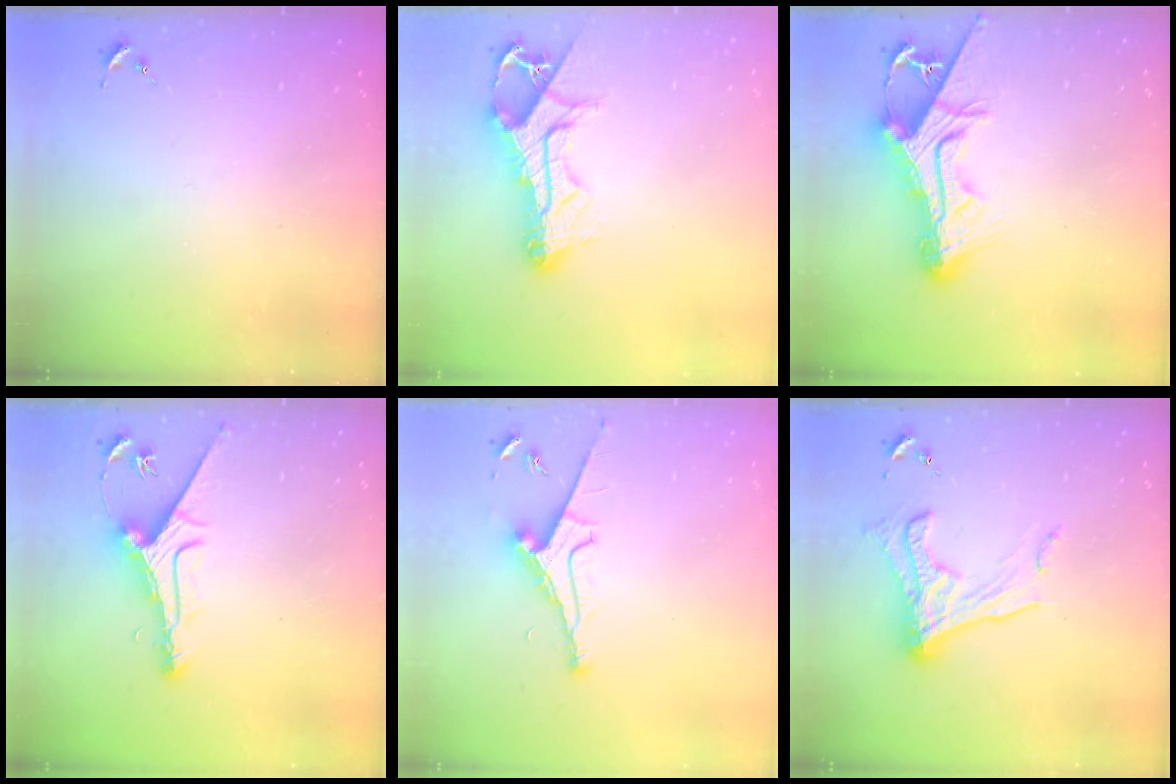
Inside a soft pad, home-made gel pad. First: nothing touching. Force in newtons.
{"total": 13.9, "press": 13.9, "slide": 1.4}
{"total": 17.0, "press": 16.9, "slide": 1.8}
{"total": 10.3, "press": 10.3, "slide": 1.0}
{"total": 9.1, "press": 9.0, "slide": 1.3}
{"total": 15.4, "press": 15.4, "slide": 1.3}